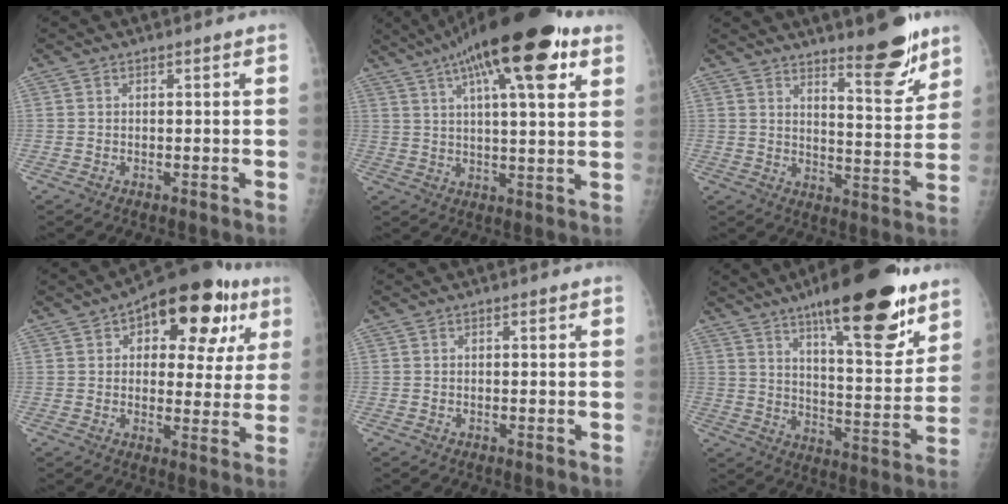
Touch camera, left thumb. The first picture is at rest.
{"total": 20.9, "force": [10.8, 5.7, 16.9], "torque": [-0.262, -0.006, 0.163]}
{"total": 10.6, "force": [7.8, 2.2, 6.8], "torque": [-0.075, -0.067, 0.122]}
{"total": 18.5, "force": [7.9, 9.6, 13.6], "torque": [-0.132, 0.002, 0.100]}
{"total": 0.0}
{"total": 22.1, "force": [14.1, 5.9, 16.0], "torque": [-0.205, -0.072, 0.214]}